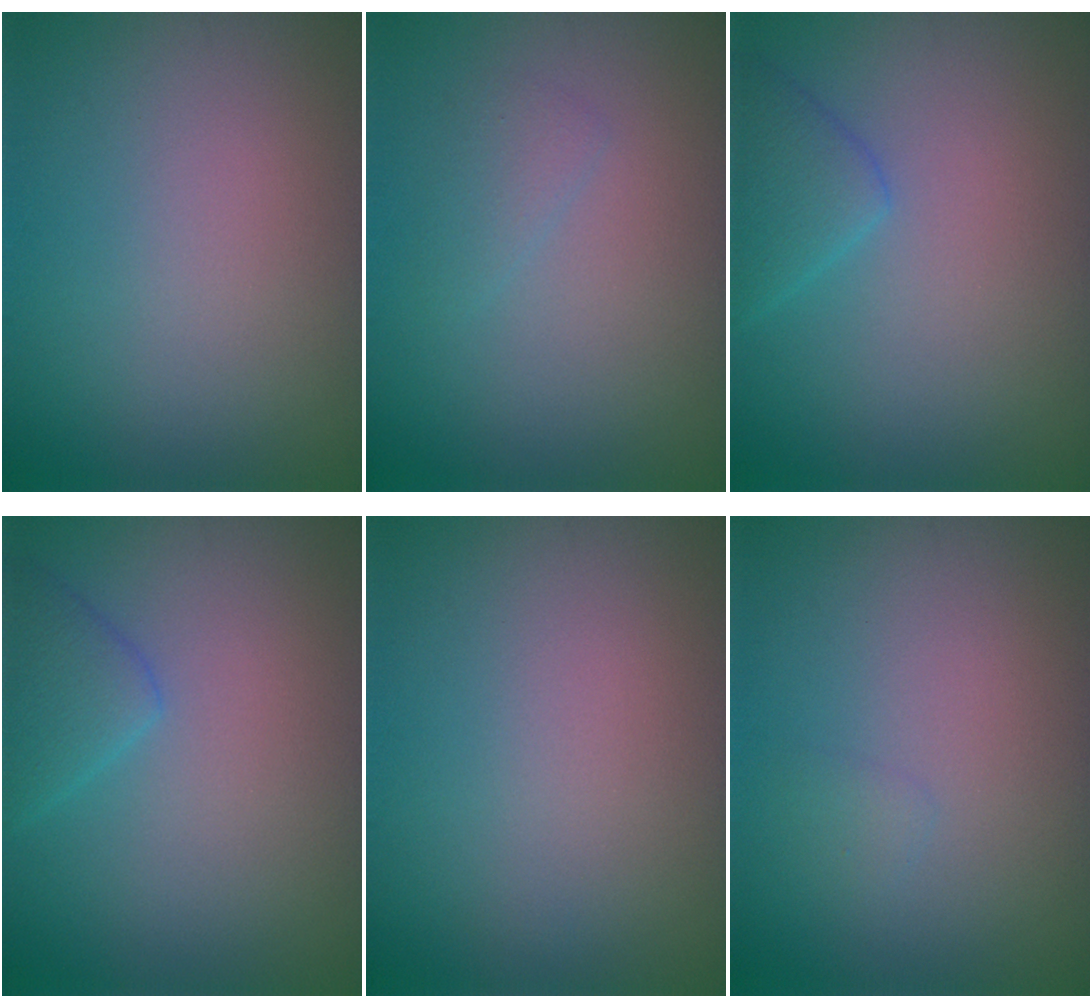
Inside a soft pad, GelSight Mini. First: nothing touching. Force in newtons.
{"total": 1.1, "press": 1.1, "slide": 0.1}
{"total": 2.3, "press": 2.3, "slide": 0.3}
{"total": 2.3, "press": 2.3, "slide": 0.3}
{"total": 0.0}
{"total": 0.6, "press": 0.6, "slide": 0.0}